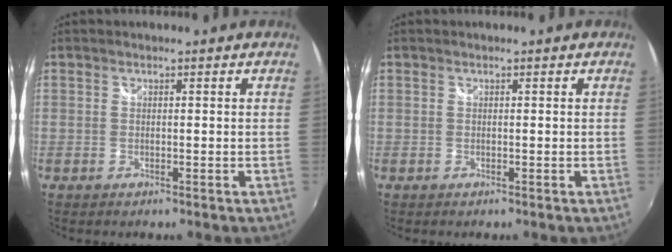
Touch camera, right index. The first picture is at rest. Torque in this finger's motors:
{"motor_torque": [0.01, 0.01, 0.00, 0.00]}